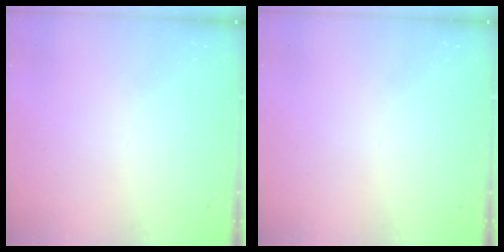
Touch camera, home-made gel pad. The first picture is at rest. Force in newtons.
{"total": 0.0}